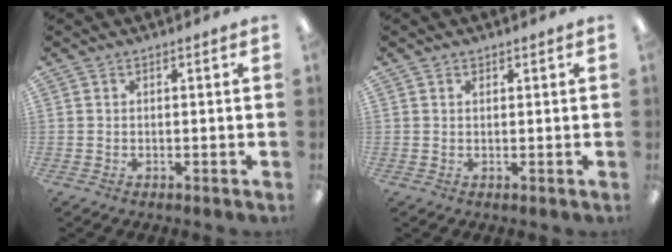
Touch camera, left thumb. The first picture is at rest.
{"total": 0.6, "force": [0.5, 0.3, 0.2], "torque": [0.003, -0.002, 0.007]}